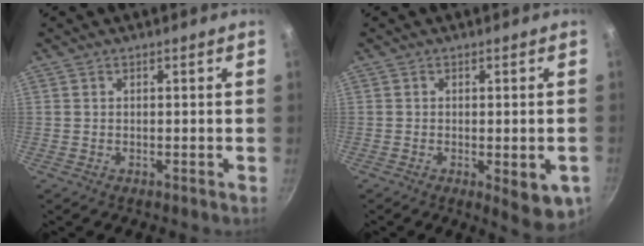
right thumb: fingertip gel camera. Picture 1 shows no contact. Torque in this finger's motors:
{"motor_torque": [-0.26, -0.03, -0.21, 0.05, 0.04]}